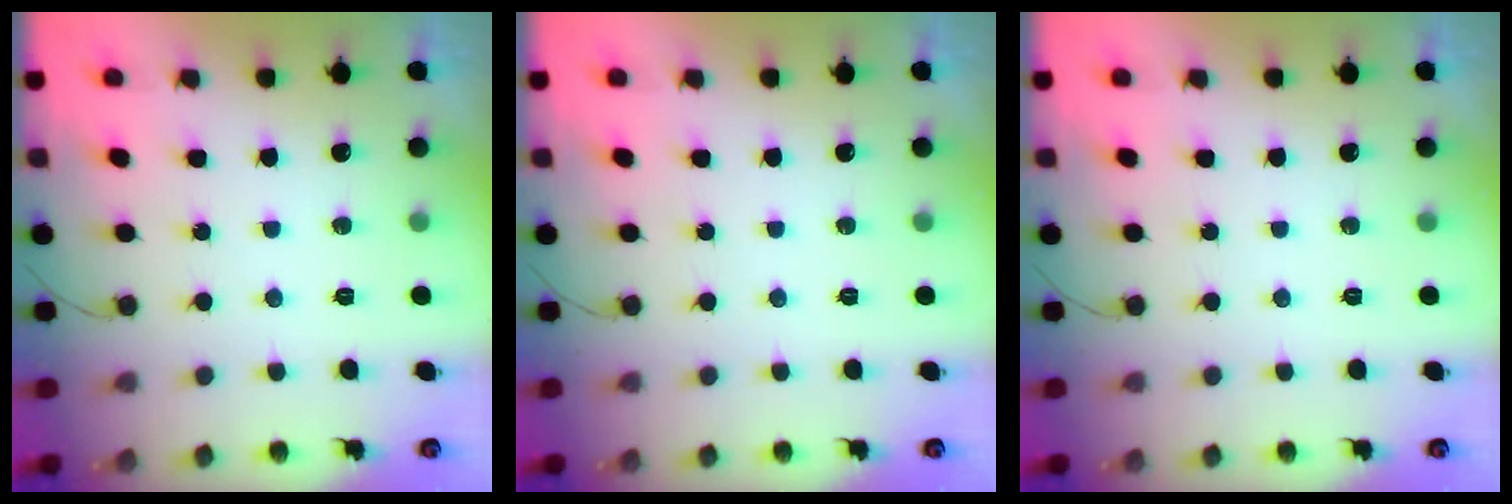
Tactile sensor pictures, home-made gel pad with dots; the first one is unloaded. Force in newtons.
{"total": 0.0}
{"total": 0.0}